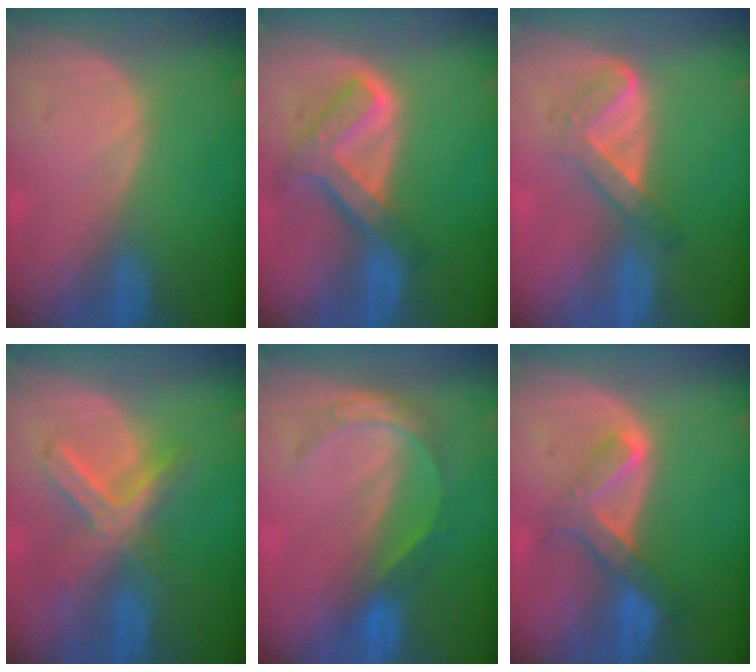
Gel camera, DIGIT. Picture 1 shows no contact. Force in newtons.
{"total": 7.7, "press": 6.5, "slide": 4.2}
{"total": 4.5, "press": 4.4, "slide": 1.0}
{"total": 7.2, "press": 6.4, "slide": 3.5}
{"total": 5.6, "press": 4.8, "slide": 2.8}
{"total": 6.6, "press": 5.7, "slide": 3.2}